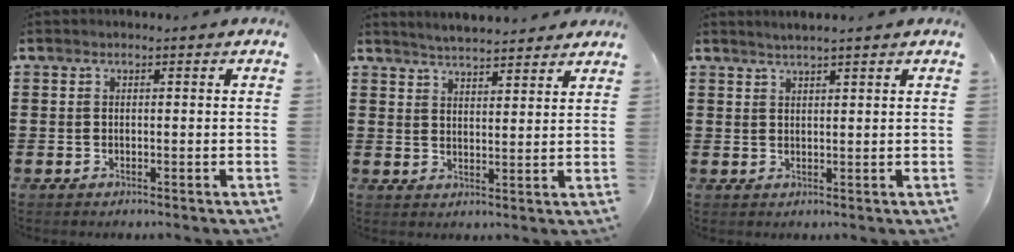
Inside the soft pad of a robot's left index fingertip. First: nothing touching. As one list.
[{"total": 3.9, "force": [3.9, 0.2, 0.3], "torque": [-0.017, -0.012, 0.071]}, {"total": 1.6, "force": [1.5, -0.3, 0.5], "torque": [-0.011, 0.001, 0.028]}]